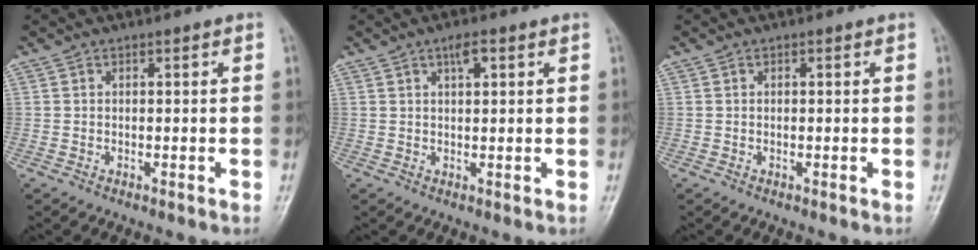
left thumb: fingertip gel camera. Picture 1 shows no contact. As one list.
[{"total": 2.7, "force": [1.4, 0.9, 2.2], "torque": [-0.036, 0.000, 0.024]}, {"total": 0.0}]